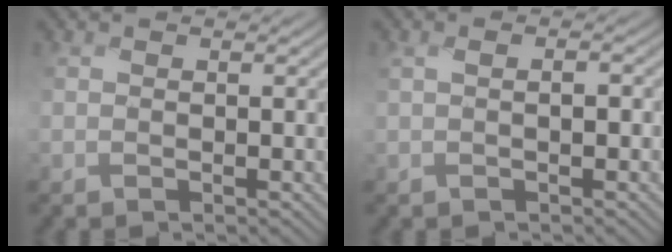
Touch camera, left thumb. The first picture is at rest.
{"total": 2.3, "force": [-0.1, 1.1, 2.0], "torque": [-0.038, 0.004, -0.001]}